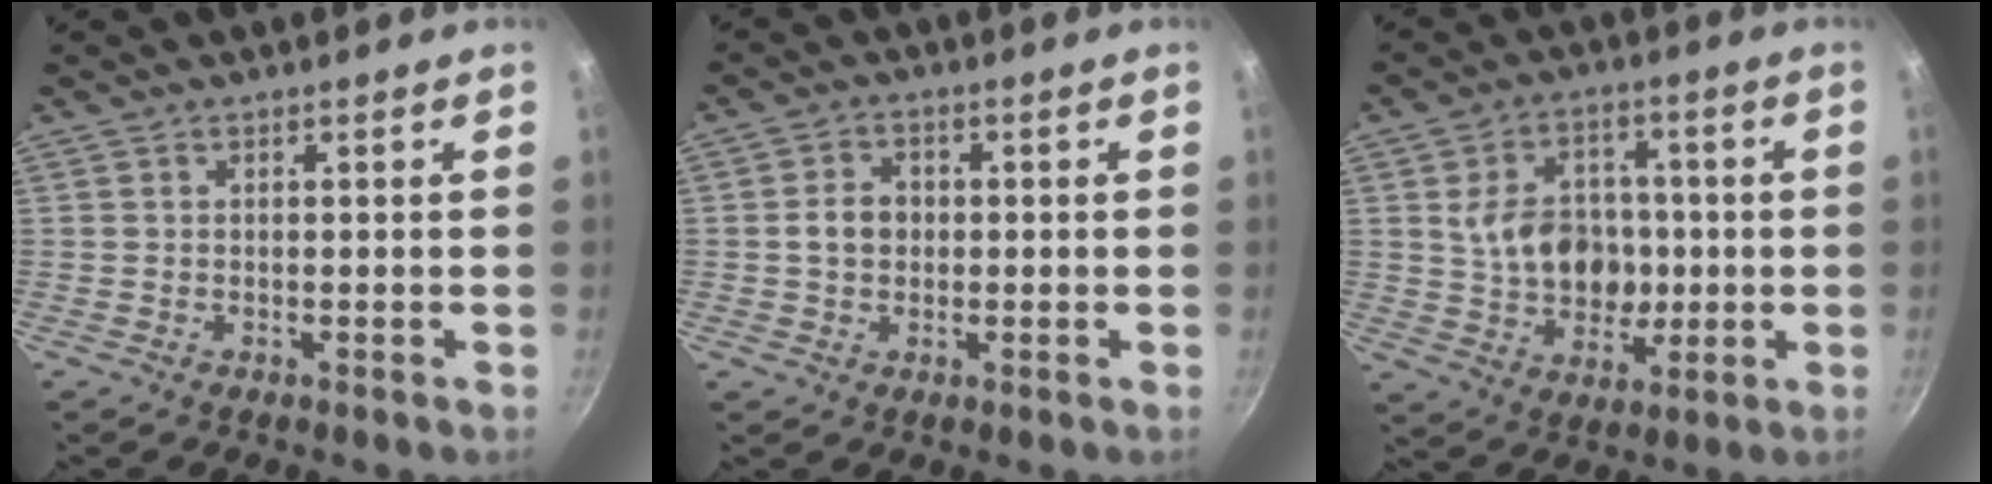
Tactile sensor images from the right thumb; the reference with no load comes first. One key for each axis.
{"total": 5.3, "fx": 0.0, "fy": 4.3, "fz": 3.1, "tx": -0.042, "ty": 0.013, "tz": -0.004}
{"total": 13.1, "fx": 0.8, "fy": 9.9, "fz": 8.5, "tx": -0.100, "ty": 0.005, "tz": 0.020}